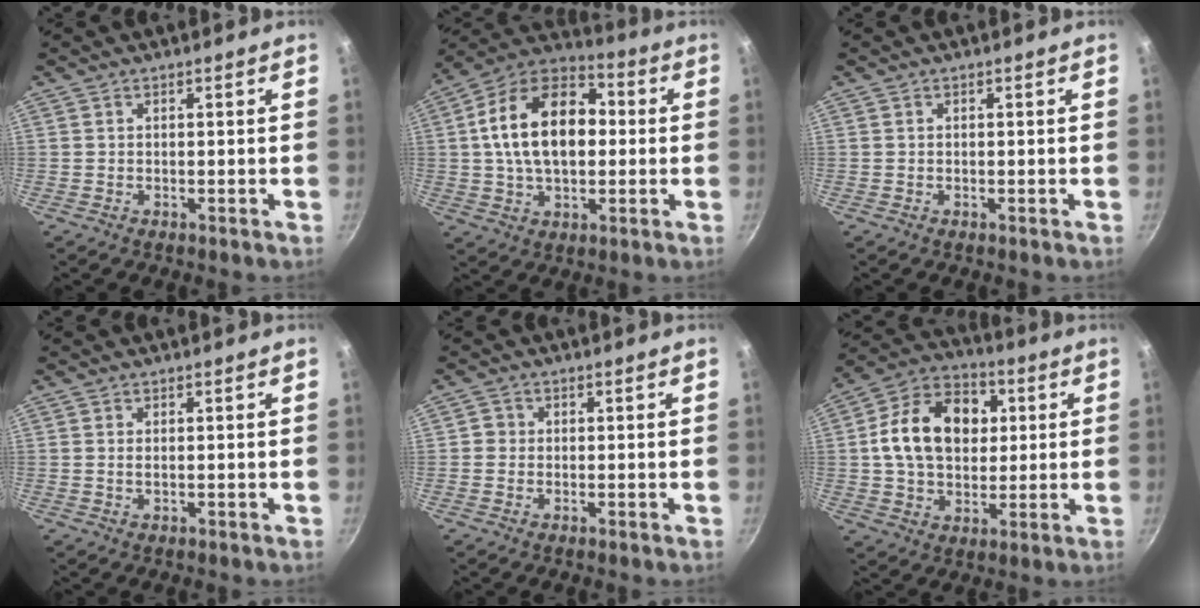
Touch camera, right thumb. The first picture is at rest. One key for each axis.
{"total": 19.2, "fx": 1.4, "fy": 12.3, "fz": 14.7, "tx": -0.220, "ty": 0.032, "tz": 0.008}
{"total": 0.0}
{"total": 0.8, "fx": 0.1, "fy": 0.3, "fz": 0.7, "tx": -0.015, "ty": 0.000, "tz": 0.001}
{"total": 1.6, "fx": -0.2, "fy": 1.5, "fz": 0.4, "tx": 0.002, "ty": 0.005, "tz": -0.008}
{"total": 17.6, "fx": 2.8, "fy": 12.9, "fz": 11.7, "tx": -0.163, "ty": 0.019, "tz": 0.036}